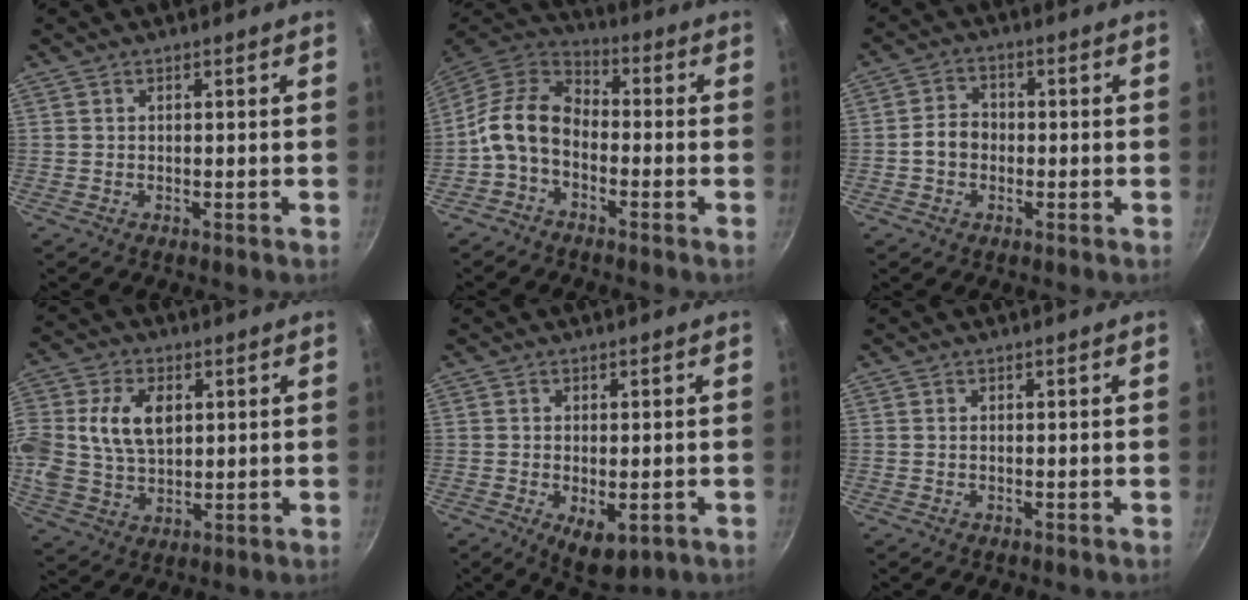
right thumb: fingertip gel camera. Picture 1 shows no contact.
{"total": 11.0, "force": [-3.0, 7.4, 7.5], "torque": [-0.138, 0.051, -0.072]}
{"total": 5.0, "force": [-0.9, 4.0, 2.7], "torque": [-0.036, 0.019, -0.024]}
{"total": 15.5, "force": [3.2, 10.5, 11.0], "torque": [-0.234, -0.001, 0.065]}
{"total": 6.1, "force": [-1.9, 3.0, 5.0], "torque": [-0.073, -0.010, -0.018]}
{"total": 0.0}